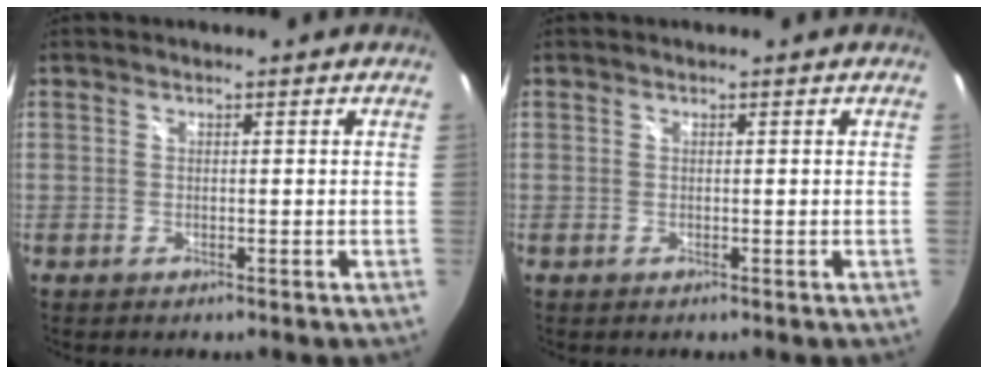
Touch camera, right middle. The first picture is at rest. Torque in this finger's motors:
{"motor_torque": [0.00, 0.00, 0.00, 0.00]}